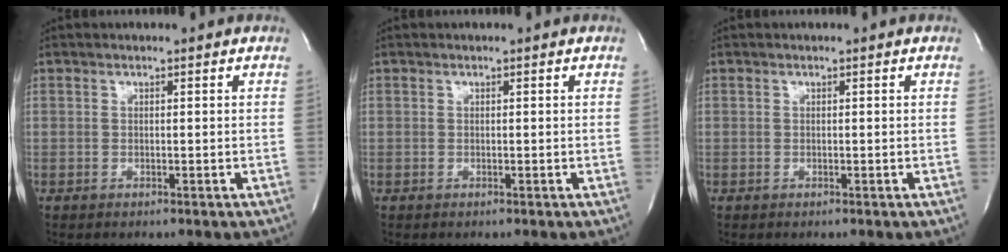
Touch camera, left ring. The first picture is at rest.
{"total": 0.0}
{"total": 0.0}